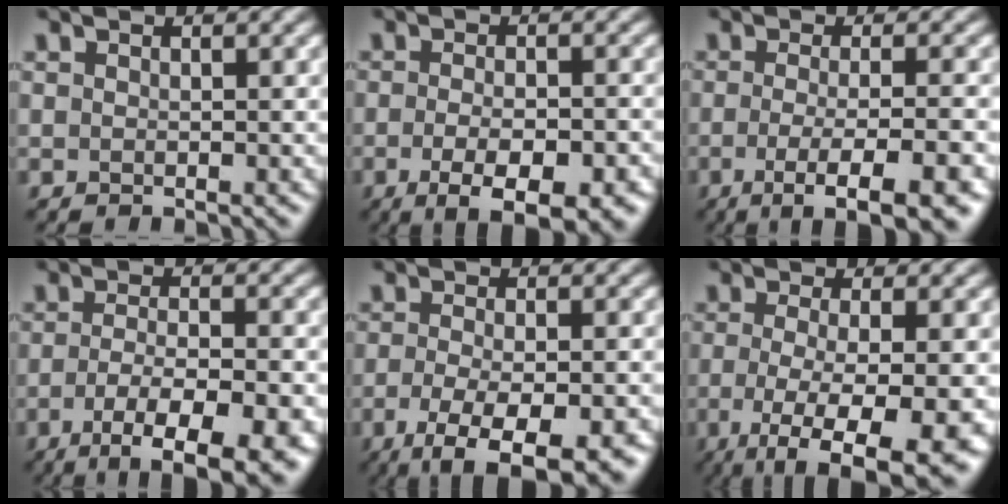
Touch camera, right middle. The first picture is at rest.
{"total": 7.2, "force": [-3.4, 2.3, 5.9], "torque": [-0.089, -0.013, -0.041]}
{"total": 7.2, "force": [-3.1, 1.8, 6.3], "torque": [-0.083, -0.007, -0.046]}
{"total": 8.7, "force": [-4.5, 2.4, 7.1], "torque": [-0.111, -0.013, -0.068]}
{"total": 8.5, "force": [-4.5, 2.8, 6.6], "torque": [-0.116, -0.018, -0.066]}
{"total": 9.2, "force": [-4.0, 2.7, 7.9], "torque": [-0.129, -0.023, -0.060]}